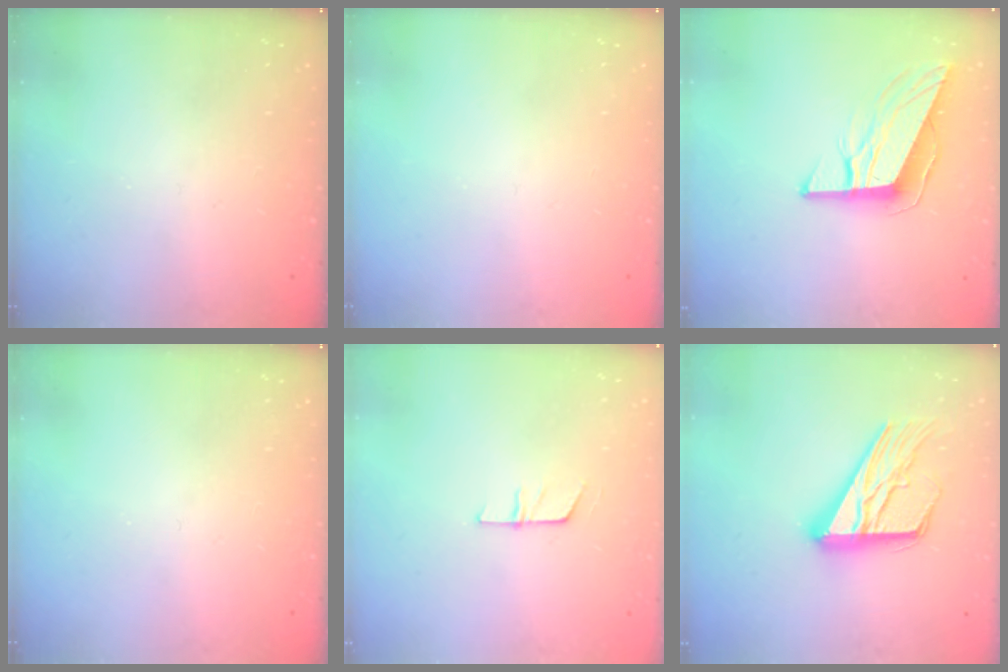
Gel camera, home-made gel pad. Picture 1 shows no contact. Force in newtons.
{"total": 0.0}
{"total": 10.3, "press": 10.2, "slide": 1.9}
{"total": 0.0}
{"total": 5.4, "press": 5.4, "slide": 0.4}
{"total": 20.0, "press": 20.0, "slide": 1.8}